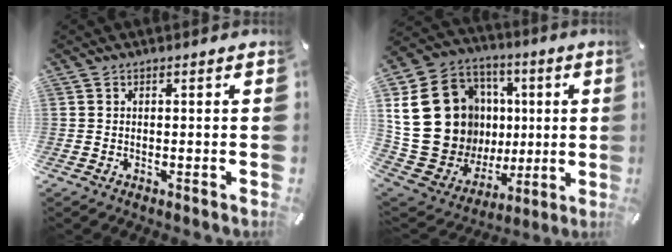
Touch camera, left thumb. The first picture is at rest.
{"total": 25.9, "force": [3.7, 21.9, 13.2], "torque": [-0.248, -0.026, 0.116]}